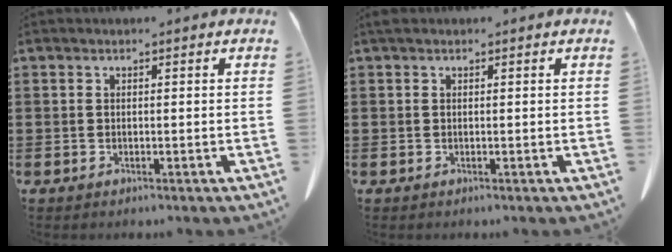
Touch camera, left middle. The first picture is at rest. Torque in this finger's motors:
{"motor_torque": [0.55, 0.23, 0.07, 0.01]}